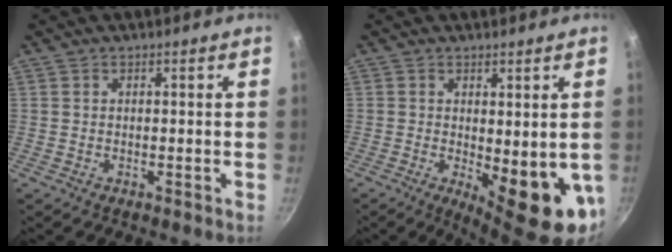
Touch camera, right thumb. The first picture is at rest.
{"total": 11.8, "force": [-1.5, 4.2, 10.9], "torque": [-0.122, -0.015, -0.007]}